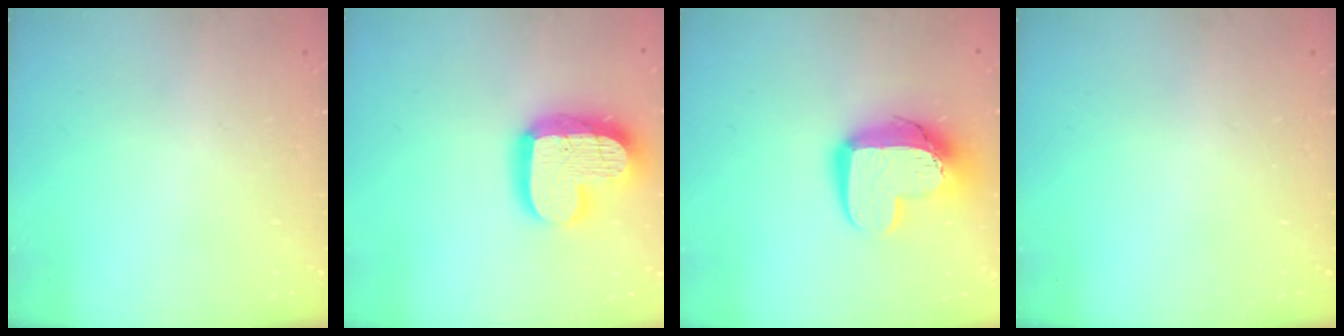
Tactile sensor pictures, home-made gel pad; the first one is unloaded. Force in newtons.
{"total": 18.6, "press": 18.6, "slide": 1.4}
{"total": 13.3, "press": 13.3, "slide": 1.4}
{"total": 0.0}